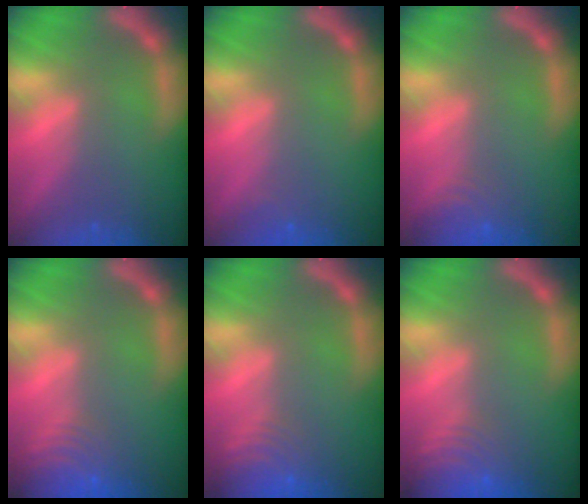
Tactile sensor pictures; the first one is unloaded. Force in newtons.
{"total": 0.9}
{"total": 3.5}
{"total": 9.0}
{"total": 8.0}
{"total": 9.5}